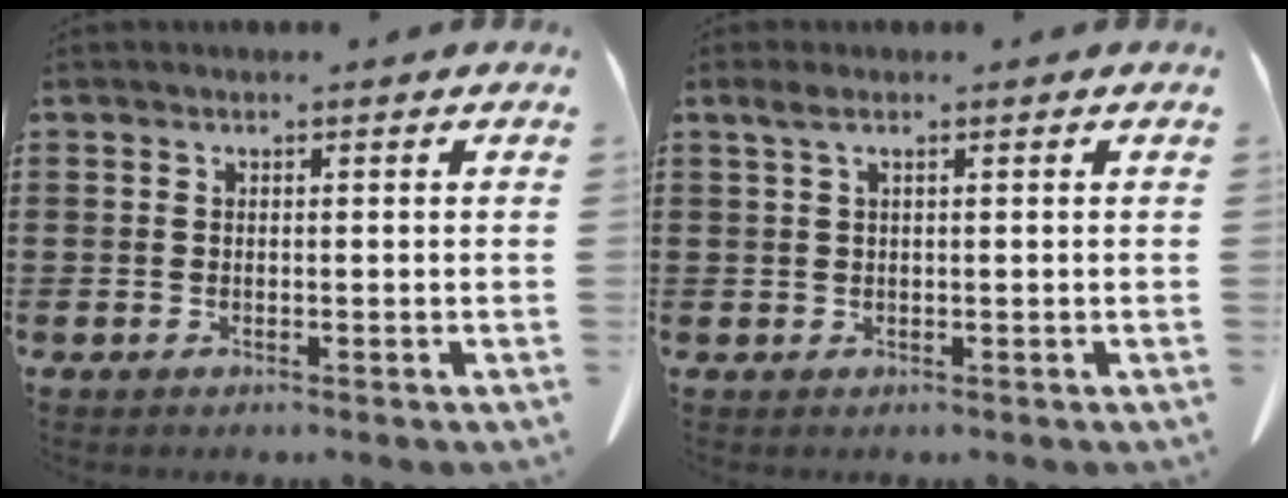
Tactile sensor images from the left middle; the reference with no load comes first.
{"total": 1.4, "force": [0.5, 0.3, 1.3], "torque": [-0.027, 0.002, 0.008]}